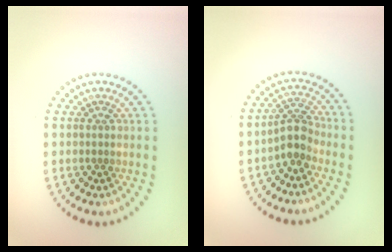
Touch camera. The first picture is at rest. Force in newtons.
{"total": 2.6, "press": 2.0, "slide": 1.6}